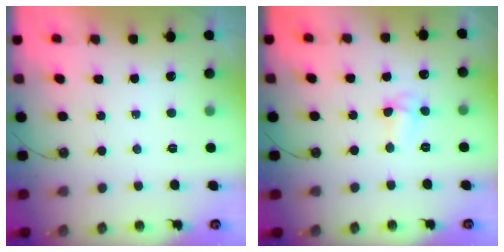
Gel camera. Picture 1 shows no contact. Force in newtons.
{"total": 4.5, "press": 4.5, "slide": 0.6}